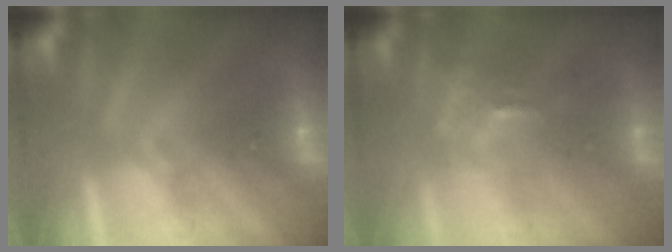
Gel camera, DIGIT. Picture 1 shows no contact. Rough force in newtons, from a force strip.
{"total": 2.5}